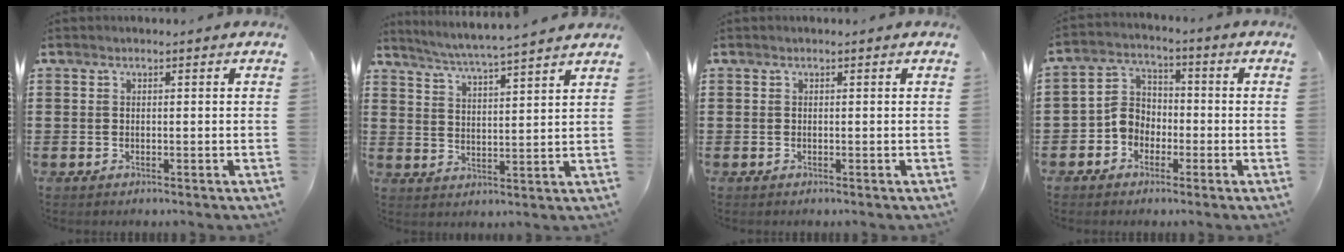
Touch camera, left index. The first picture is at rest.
{"total": 4.6, "force": [4.3, -0.9, 1.4], "torque": [-0.044, -0.029, 0.072]}
{"total": 0.0}
{"total": 5.8, "force": [-2.4, 4.8, 2.4], "torque": [-0.074, 0.012, -0.053]}